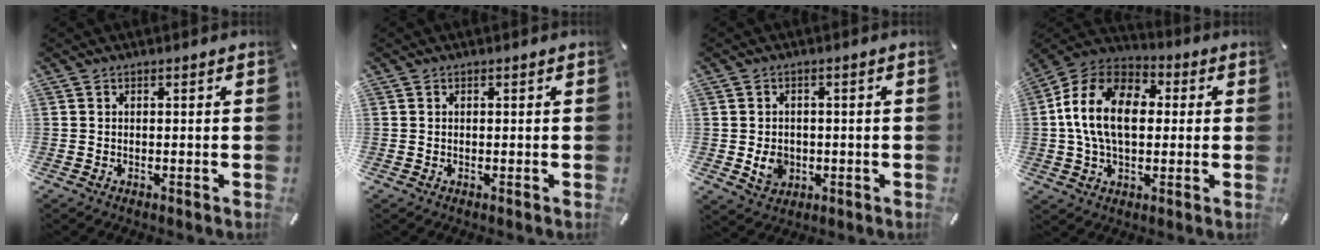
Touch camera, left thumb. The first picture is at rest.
{"total": 0.0}
{"total": 5.3, "force": [-0.8, 4.6, 2.3], "torque": [-0.023, -0.002, -0.015]}
{"total": 15.8, "force": [1.0, 10.8, 11.5], "torque": [-0.252, 0.012, 0.013]}